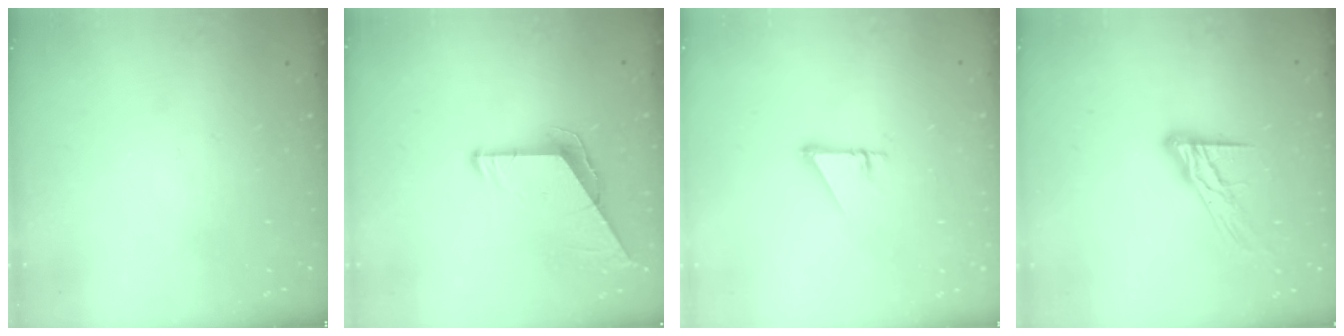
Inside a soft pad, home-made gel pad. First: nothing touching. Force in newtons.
{"total": 9.5, "press": 9.4, "slide": 1.0}
{"total": 2.7, "press": 2.7, "slide": 0.1}
{"total": 11.6, "press": 11.6, "slide": 0.9}